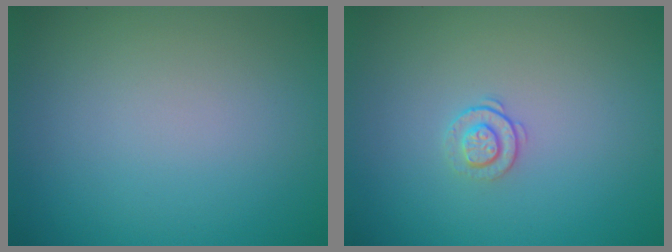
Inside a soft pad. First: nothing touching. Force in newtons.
{"total": 1.2, "press": 0.9, "slide": 0.8}